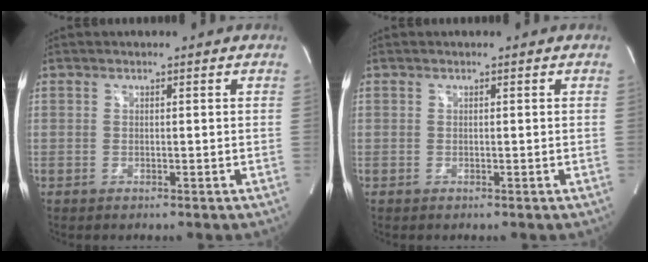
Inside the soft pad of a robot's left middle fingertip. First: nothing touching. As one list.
[{"total": 0.0}]